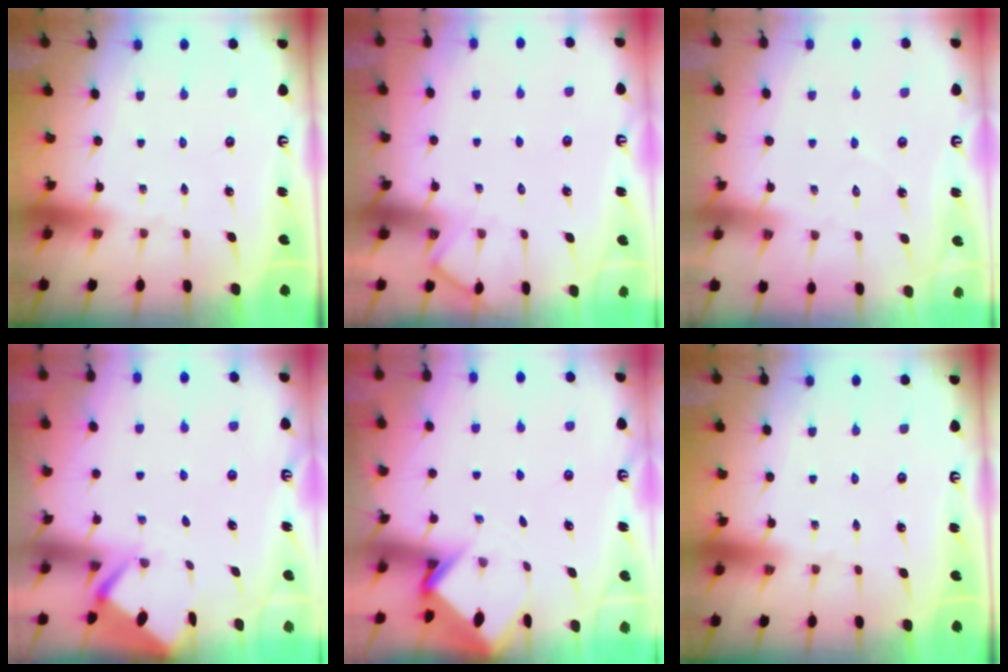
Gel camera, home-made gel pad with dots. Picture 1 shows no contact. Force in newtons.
{"total": 7.2, "press": 7.1, "slide": 0.9}
{"total": 3.7, "press": 3.7, "slide": 0.3}
{"total": 2.8, "press": 2.8, "slide": 0.3}
{"total": 2.9, "press": 2.9, "slide": 0.2}
{"total": 0.0}